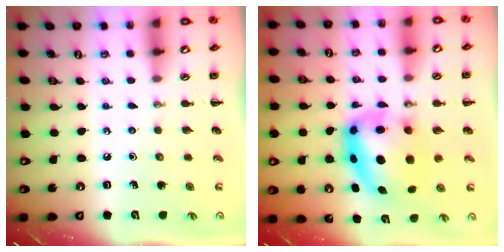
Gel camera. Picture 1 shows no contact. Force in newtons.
{"total": 7.9, "press": 7.7, "slide": 1.8}